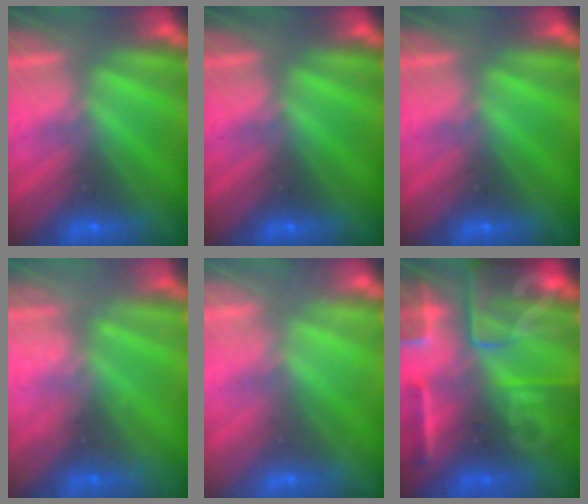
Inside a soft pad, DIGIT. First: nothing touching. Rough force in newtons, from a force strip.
{"total": 0.0}
{"total": 0.0}
{"total": 2.4}
{"total": 2.3}
{"total": 7.3}